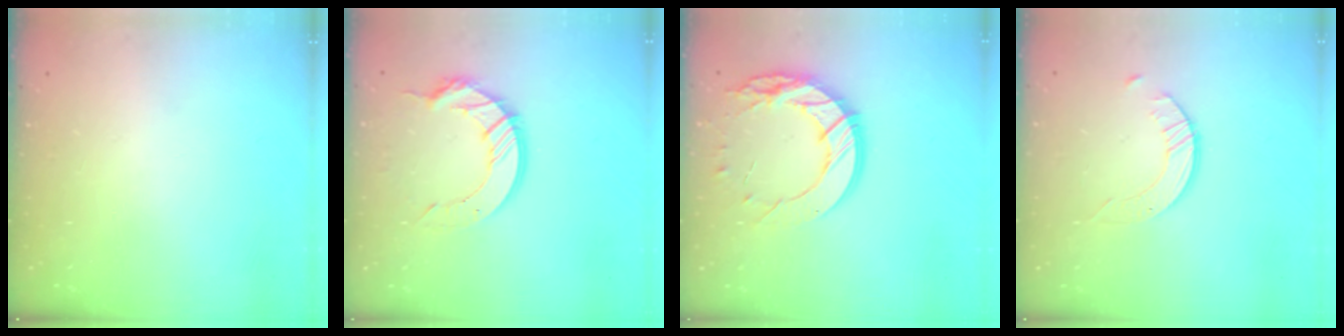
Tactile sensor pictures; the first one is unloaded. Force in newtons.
{"total": 12.2, "press": 12.1, "slide": 1.1}
{"total": 16.8, "press": 16.8, "slide": 1.2}
{"total": 2.5, "press": 2.5, "slide": 0.3}